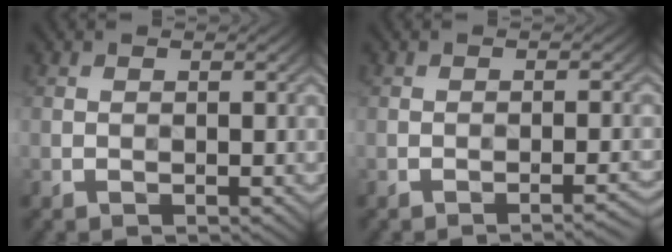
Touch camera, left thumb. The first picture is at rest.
{"total": 2.0, "force": [-1.4, 0.3, 1.5], "torque": [-0.014, 0.007, -0.025]}